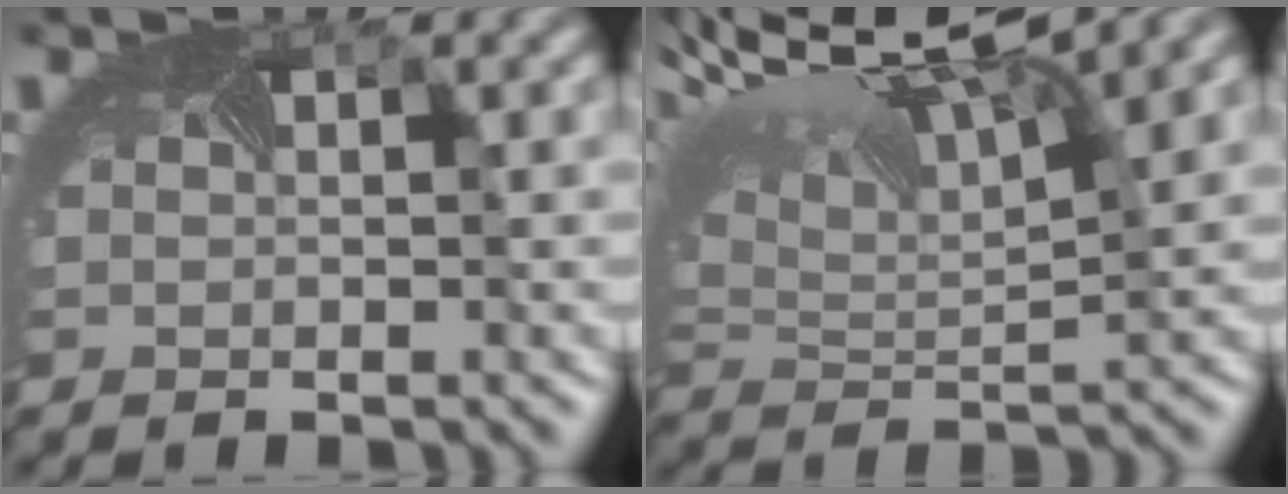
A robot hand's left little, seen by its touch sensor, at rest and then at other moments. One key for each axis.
{"total": 10.8, "fx": 6.1, "fy": 4.0, "fz": 8.0, "tx": -0.171, "ty": 0.010, "tz": 0.108}